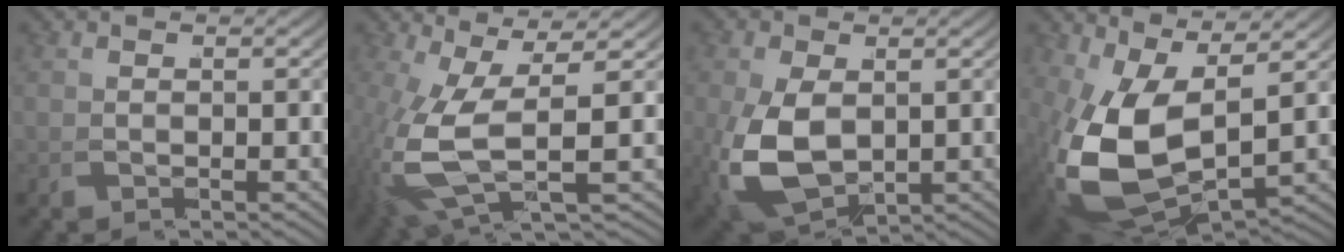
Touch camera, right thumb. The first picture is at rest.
{"total": 8.8, "force": [1.2, 3.5, 7.9], "torque": [-0.183, -0.034, 0.043]}
{"total": 9.6, "force": [-1.4, 6.8, 6.7], "torque": [-0.183, -0.058, 0.014]}
{"total": 12.8, "force": [-0.5, 8.2, 9.9], "torque": [-0.250, -0.068, 0.029]}